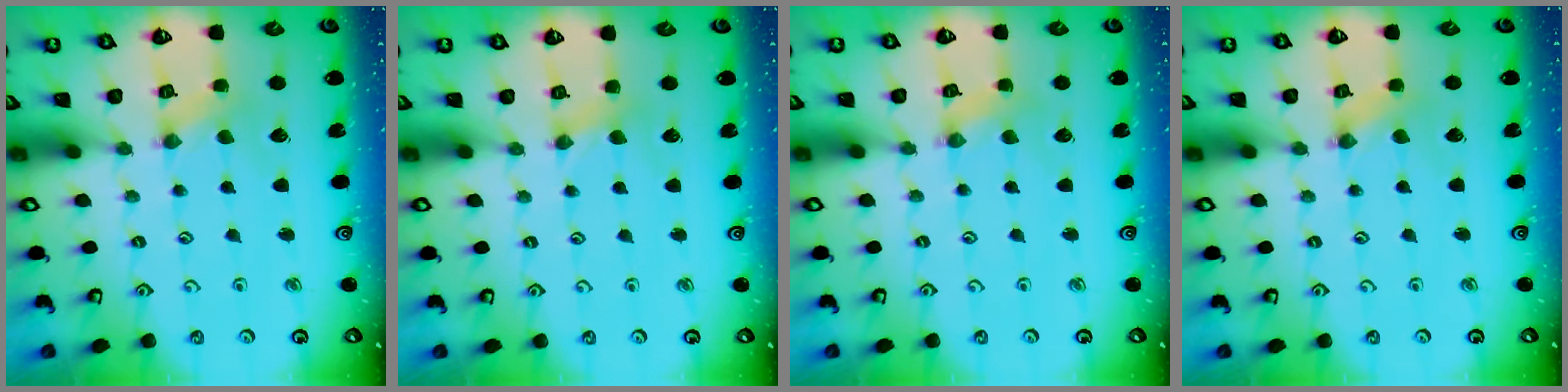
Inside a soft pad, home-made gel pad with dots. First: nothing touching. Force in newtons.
{"total": 1.9, "press": 1.8, "slide": 0.4}
{"total": 1.9, "press": 1.8, "slide": 0.4}
{"total": 0.0}